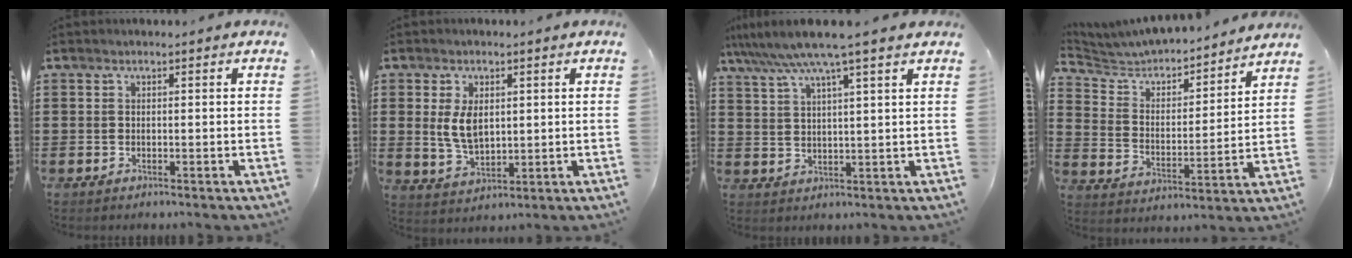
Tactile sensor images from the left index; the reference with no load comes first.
{"total": 5.4, "force": [1.1, 3.3, 4.2], "torque": [-0.096, 0.000, 0.014]}
{"total": 6.9, "force": [5.3, -0.3, 4.3], "torque": [-0.100, -0.019, 0.091]}
{"total": 4.6, "force": [4.5, 0.8, 0.6], "torque": [-0.040, -0.036, 0.069]}